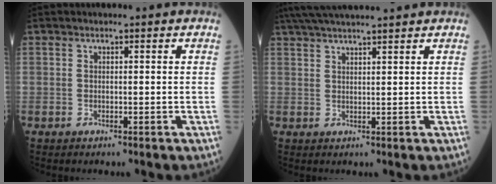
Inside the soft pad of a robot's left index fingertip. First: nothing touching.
{"total": 12.2, "force": [10.9, 0.3, 5.6], "torque": [-0.103, 0.037, 0.167]}